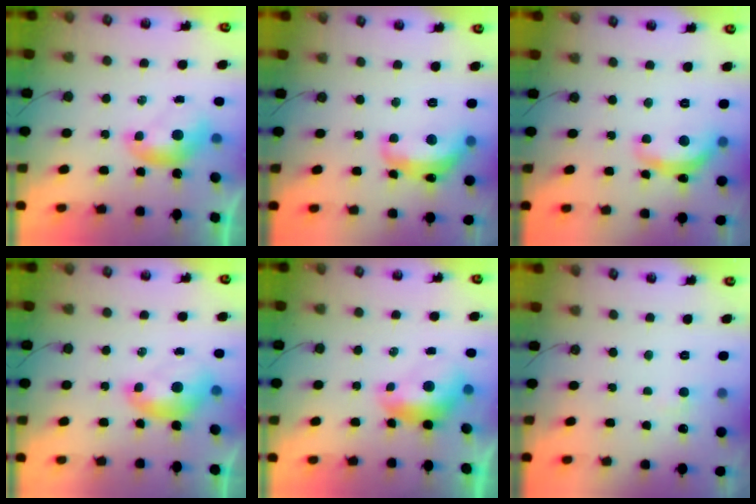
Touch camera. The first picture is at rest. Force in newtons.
{"total": 7.0, "press": 7.0, "slide": 0.6}
{"total": 7.3, "press": 7.2, "slide": 0.5}
{"total": 1.5, "press": 1.4, "slide": 0.6}
{"total": 1.6, "press": 1.4, "slide": 0.7}
{"total": 1.7, "press": 1.5, "slide": 0.7}